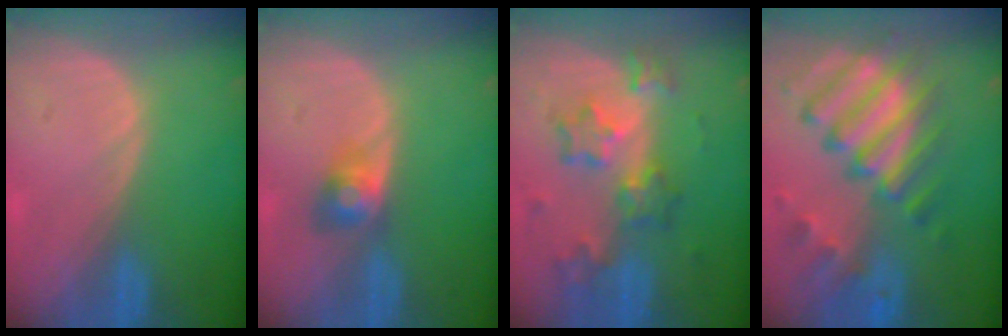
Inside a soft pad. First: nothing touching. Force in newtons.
{"total": 3.1, "press": 3.1, "slide": 0.1}
{"total": 8.3, "press": 7.3, "slide": 4.1}
{"total": 11.4, "press": 9.9, "slide": 5.7}